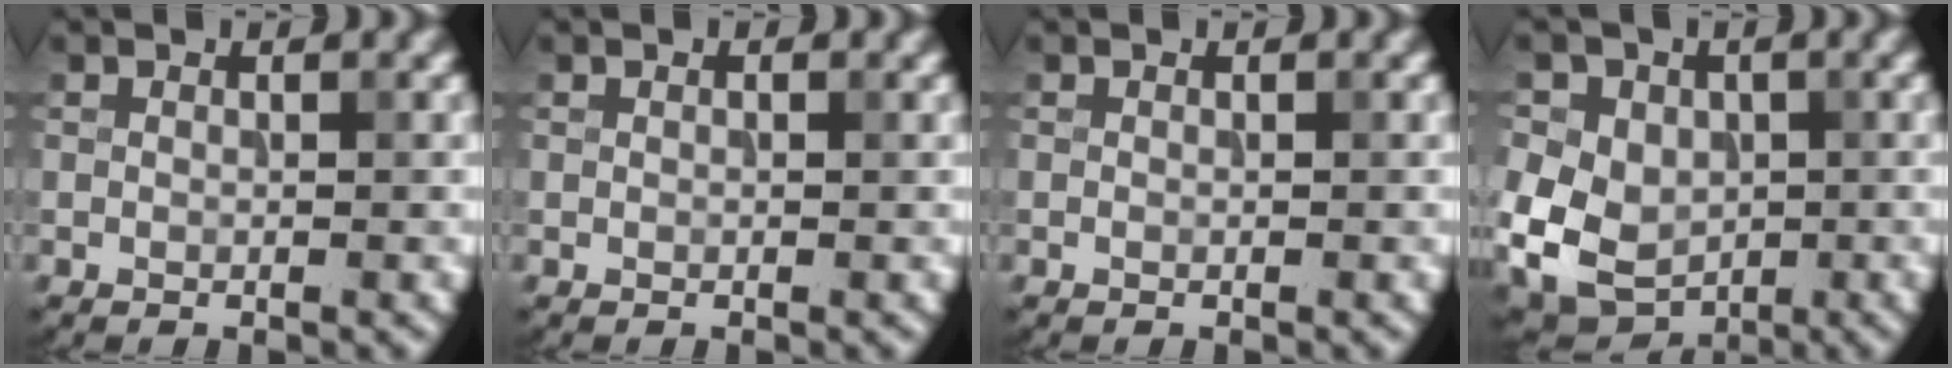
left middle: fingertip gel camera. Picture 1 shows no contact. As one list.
[{"total": 0.0}, {"total": 0.0}, {"total": 10.2, "force": [-0.4, 8.1, 6.2], "torque": [-0.117, 0.005, -0.032]}]